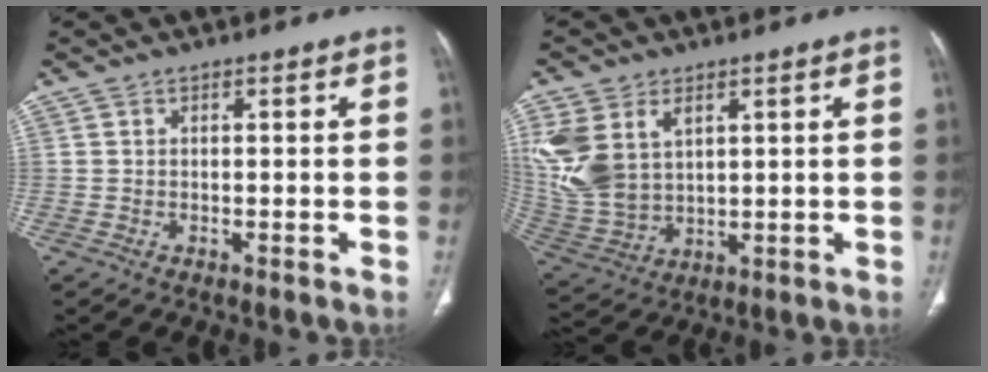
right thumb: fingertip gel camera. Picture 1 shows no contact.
{"total": 15.6, "force": [5.8, 9.3, 11.1], "torque": [-0.256, -0.014, 0.132]}